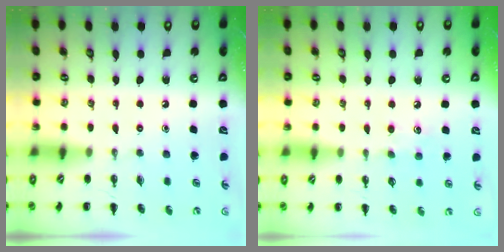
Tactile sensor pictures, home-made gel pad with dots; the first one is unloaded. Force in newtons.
{"total": 5.5, "press": 5.3, "slide": 1.5}